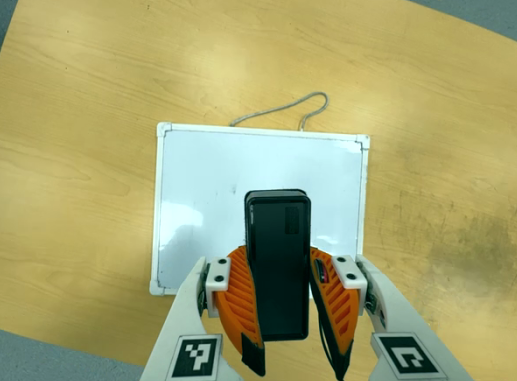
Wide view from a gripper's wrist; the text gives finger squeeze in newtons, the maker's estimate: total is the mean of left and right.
{"total": 8.3, "left": 7.4, "right": 9.2}